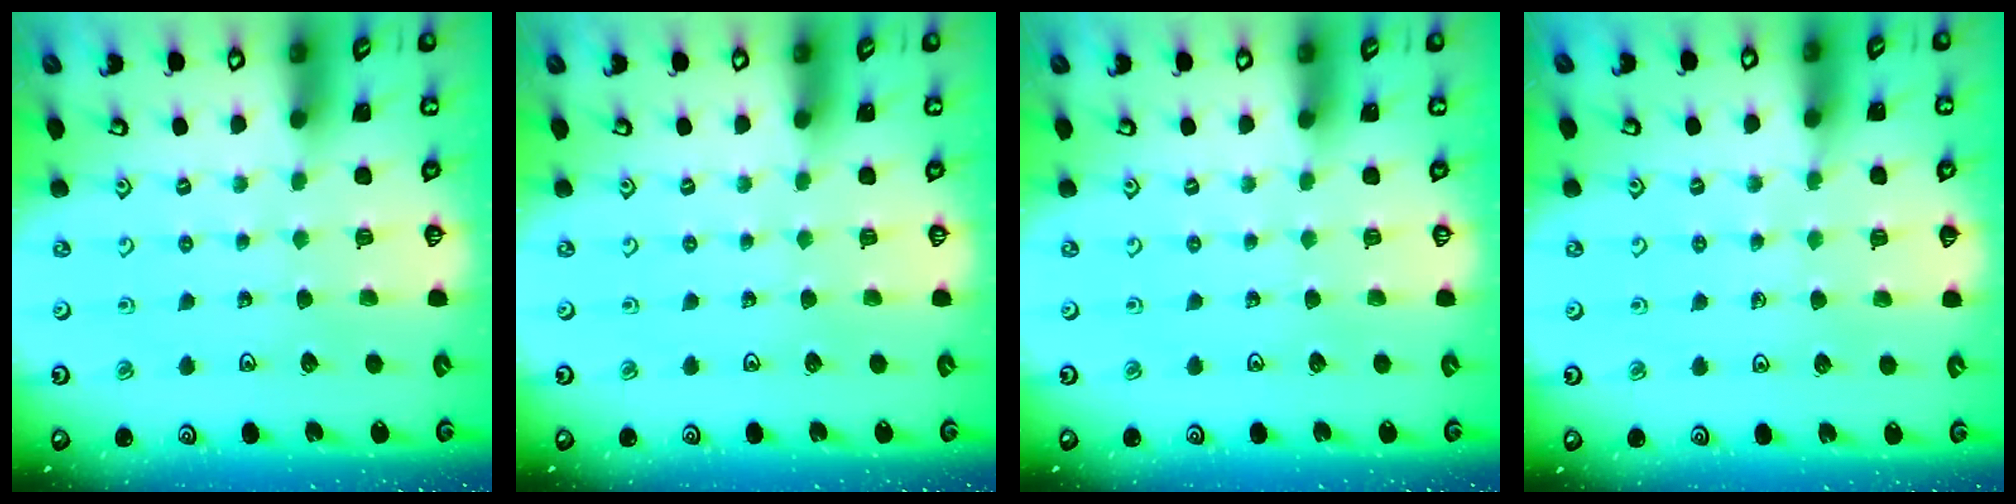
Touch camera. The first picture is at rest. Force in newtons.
{"total": 0.0}
{"total": 0.0}
{"total": 4.0, "press": 3.9, "slide": 0.9}